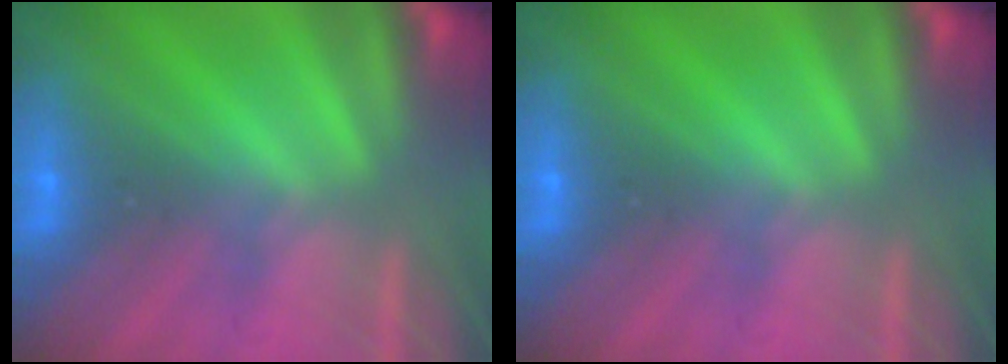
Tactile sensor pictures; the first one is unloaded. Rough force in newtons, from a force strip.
{"total": 0.0}